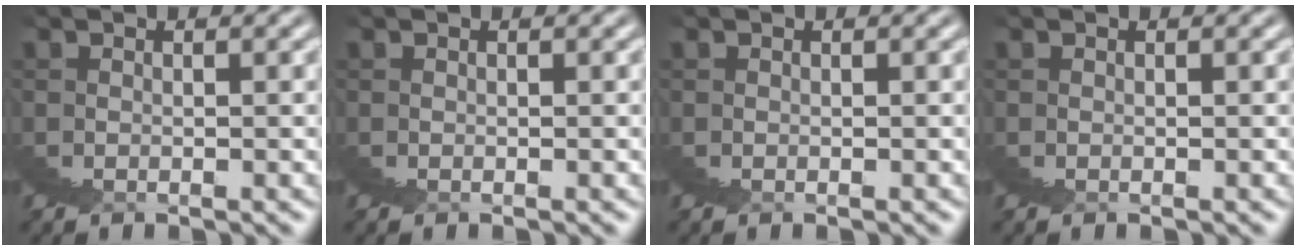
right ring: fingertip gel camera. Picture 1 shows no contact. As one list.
[{"total": 0.0}, {"total": 0.0}, {"total": 0.0}]